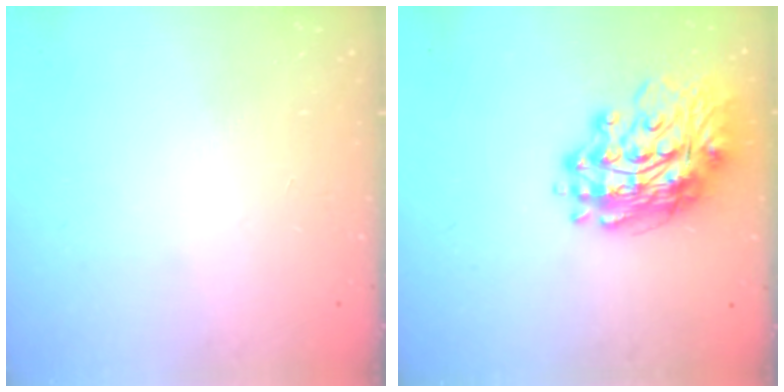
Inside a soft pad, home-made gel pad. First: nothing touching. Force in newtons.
{"total": 17.0, "press": 16.8, "slide": 2.5}